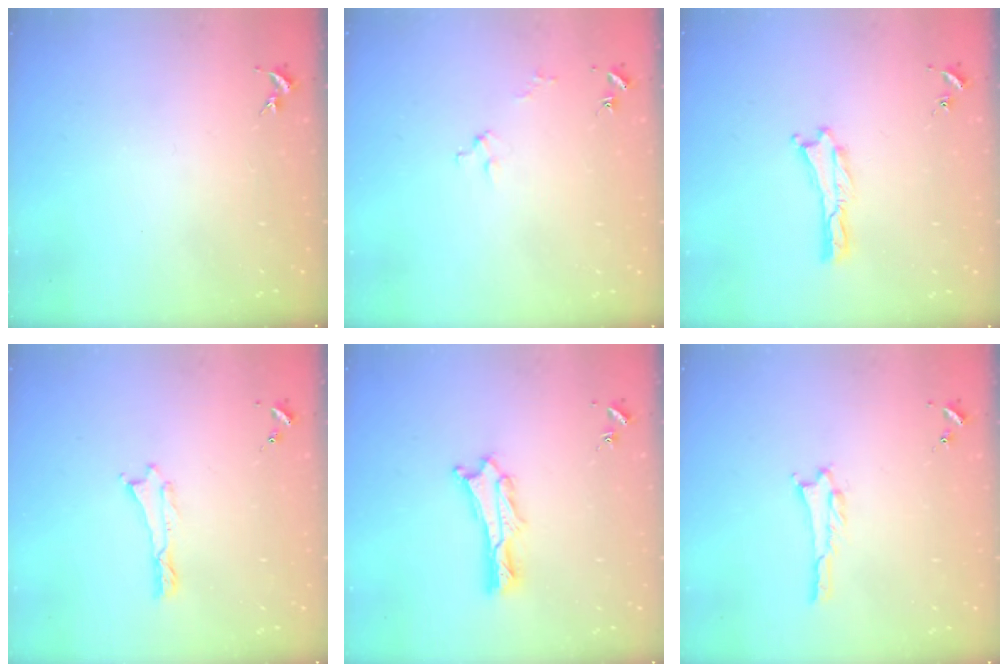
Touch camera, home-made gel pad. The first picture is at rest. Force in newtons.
{"total": 2.0, "press": 2.0, "slide": 0.1}
{"total": 0.0}
{"total": 0.0}
{"total": 1.5, "press": 1.4, "slide": 0.2}
{"total": 0.6, "press": 0.6, "slide": 0.1}